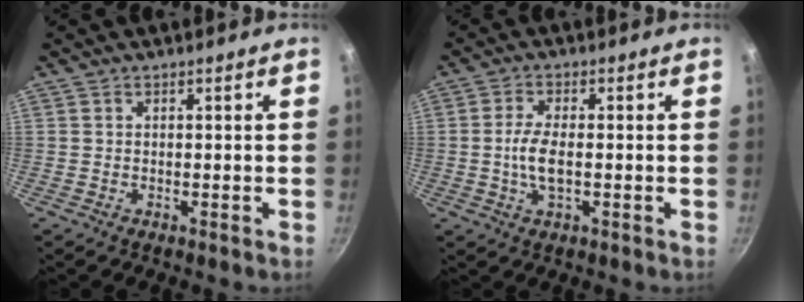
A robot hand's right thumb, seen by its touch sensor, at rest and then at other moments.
{"total": 5.4, "force": [-0.6, 2.1, 5.0], "torque": [-0.107, 0.003, -0.015]}